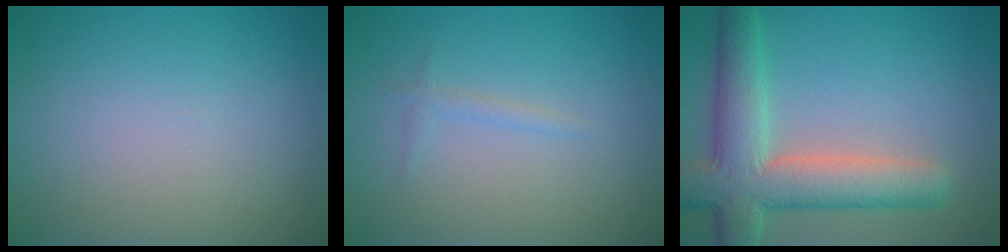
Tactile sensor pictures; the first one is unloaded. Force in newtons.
{"total": 0.8, "press": 0.8, "slide": 0.1}
{"total": 8.0, "press": 7.9, "slide": 0.8}